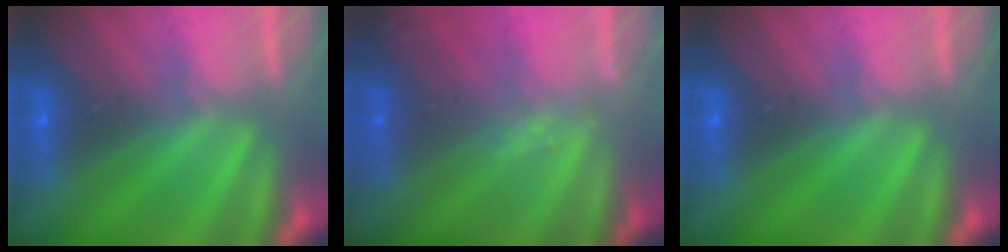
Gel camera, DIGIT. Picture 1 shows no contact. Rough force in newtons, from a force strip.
{"total": 1.7}
{"total": 0.0}